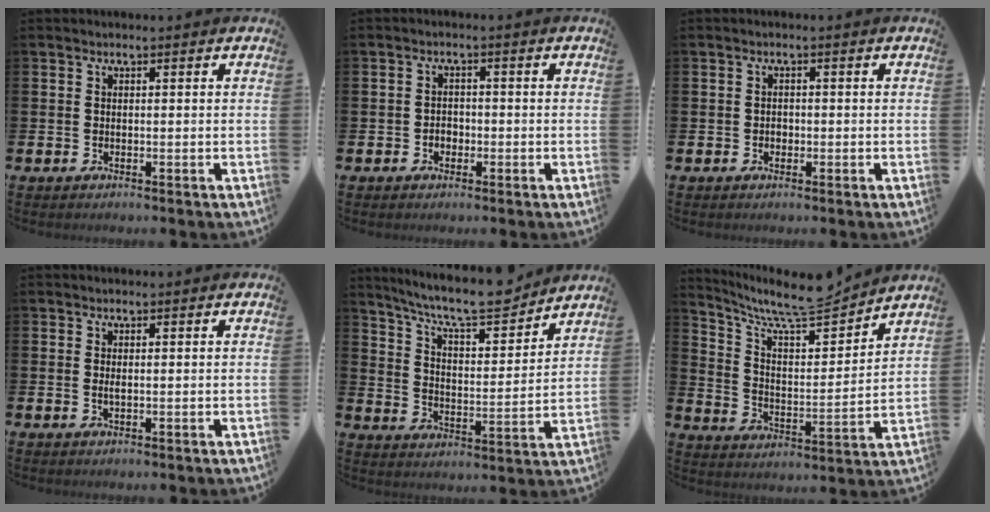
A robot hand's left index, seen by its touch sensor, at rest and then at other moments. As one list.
[{"total": 1.7, "force": [-0.7, 1.4, 0.6], "torque": [-0.011, 0.003, -0.017]}, {"total": 1.0, "force": [-0.2, 0.9, 0.4], "torque": [-0.006, 0.005, -0.007]}, {"total": 0.7, "force": [0.1, 0.2, 0.7], "torque": [-0.010, -0.002, 0.001]}, {"total": 9.8, "force": [9.0, 1.9, 3.6], "torque": [-0.094, -0.061, 0.156]}, {"total": 10.2, "force": [9.1, 1.7, 4.2], "torque": [-0.113, -0.062, 0.158]}]